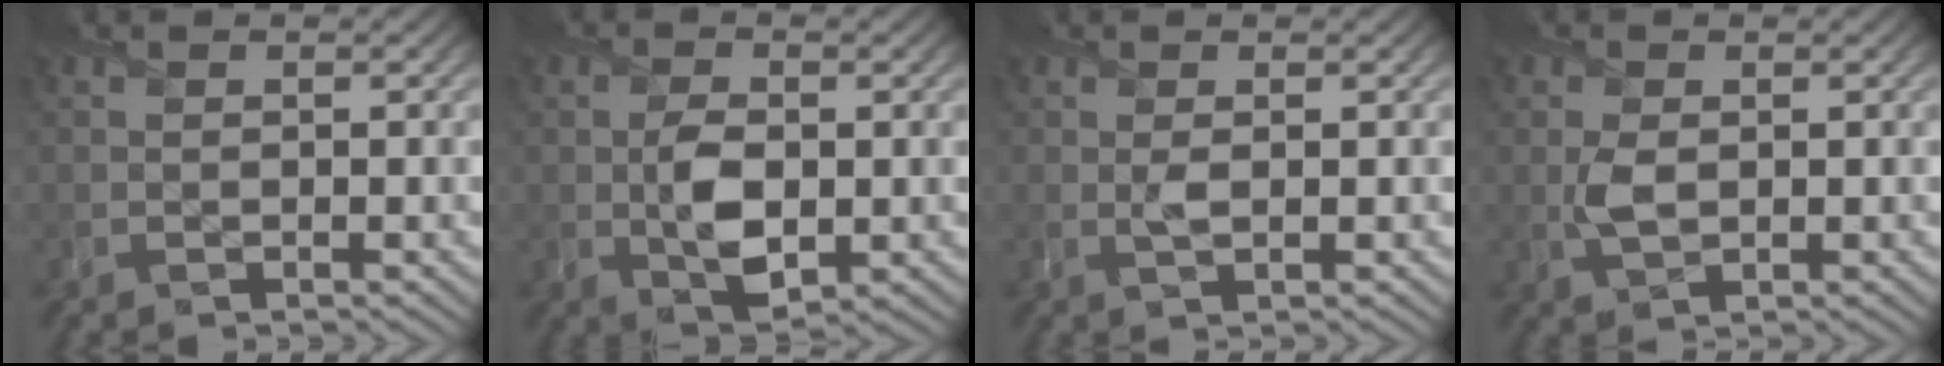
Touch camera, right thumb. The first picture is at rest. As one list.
[{"total": 5.0, "force": [-0.3, 3.0, 4.0], "torque": [-0.082, -0.009, -0.003]}, {"total": 0.9, "force": [0.4, 0.3, 0.8], "torque": [-0.015, -0.002, 0.008]}, {"total": 2.4, "force": [0.2, 1.6, 1.8], "torque": [-0.044, -0.003, 0.006]}]